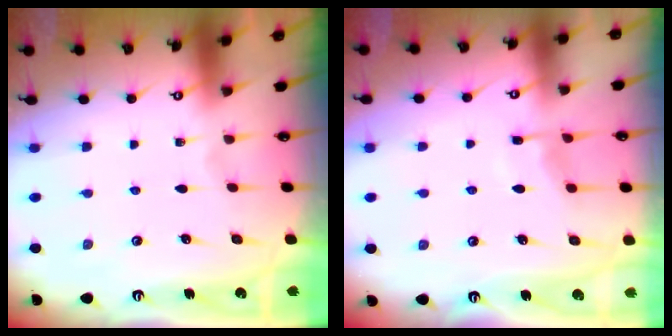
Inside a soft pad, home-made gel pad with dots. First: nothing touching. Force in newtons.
{"total": 6.5, "press": 6.5, "slide": 0.6}